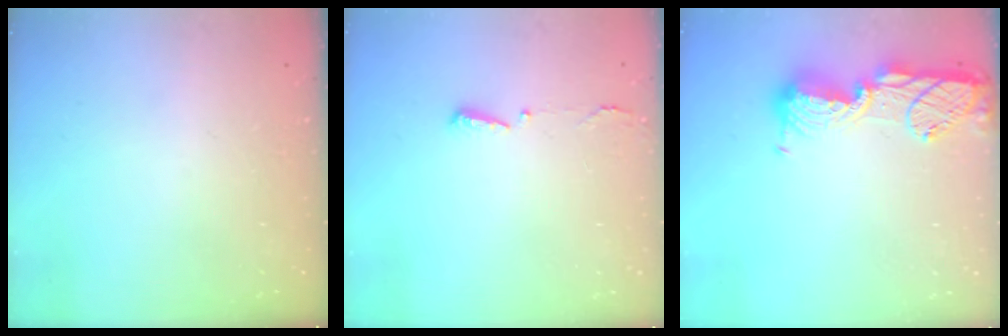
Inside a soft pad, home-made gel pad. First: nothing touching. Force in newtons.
{"total": 2.9, "press": 2.8, "slide": 0.6}
{"total": 16.3, "press": 15.3, "slide": 5.7}